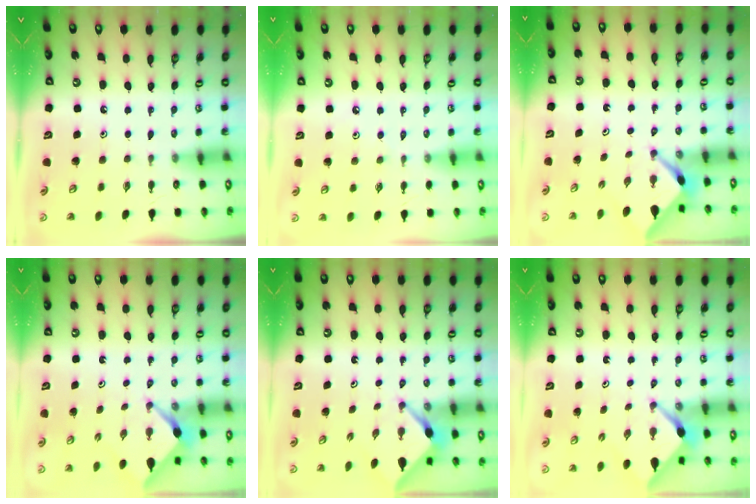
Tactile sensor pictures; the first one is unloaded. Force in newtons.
{"total": 2.9, "press": 2.9, "slide": 0.6}
{"total": 2.6, "press": 2.6, "slide": 0.3}
{"total": 2.5, "press": 2.5, "slide": 0.3}
{"total": 3.9, "press": 3.9, "slide": 0.3}
{"total": 2.4, "press": 2.4, "slide": 0.2}